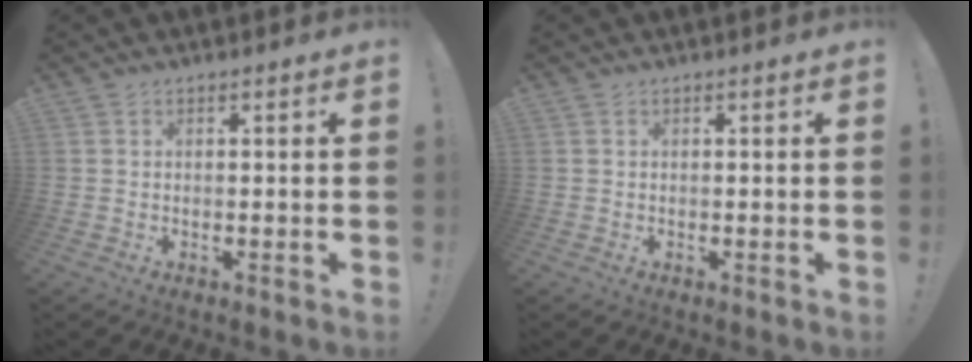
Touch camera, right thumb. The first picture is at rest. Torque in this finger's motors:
{"motor_torque": [-0.05, 0.11, 0.07, -0.03, -0.01]}